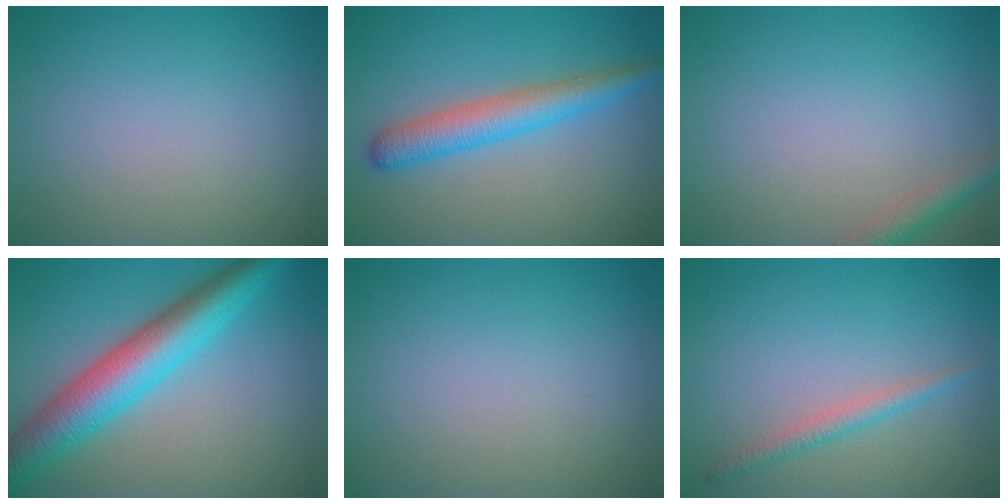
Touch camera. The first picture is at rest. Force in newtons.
{"total": 4.1, "press": 4.1, "slide": 0.2}
{"total": 2.0, "press": 2.0, "slide": 0.1}
{"total": 7.9, "press": 7.9, "slide": 0.1}
{"total": 0.0}
{"total": 1.8, "press": 1.8, "slide": 0.1}